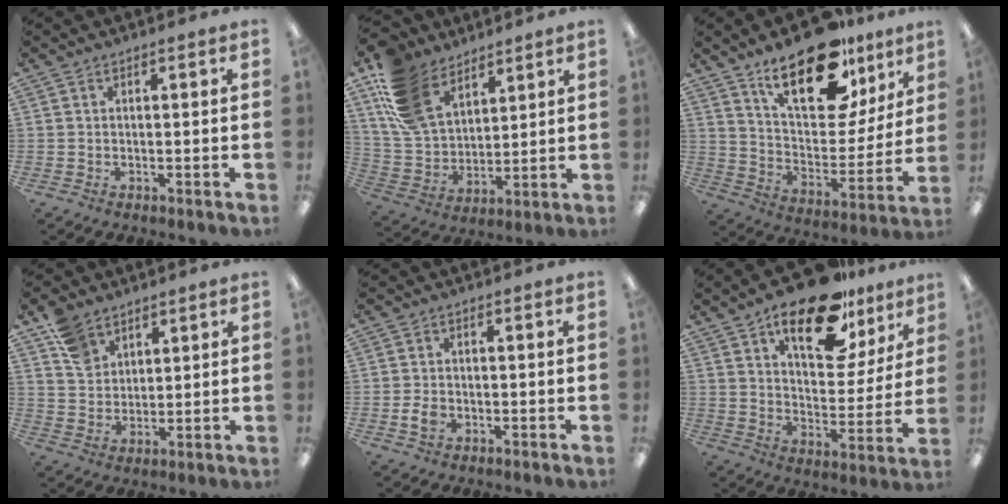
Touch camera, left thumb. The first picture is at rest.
{"total": 16.3, "force": [10.4, 10.3, 7.4], "torque": [-0.166, -0.032, 0.207]}
{"total": 23.2, "force": [15.2, 10.3, 14.2], "torque": [-0.219, -0.085, 0.261]}
{"total": 7.9, "force": [5.4, 5.2, 2.5], "torque": [-0.054, -0.011, 0.104]}
{"total": 2.9, "force": [-0.8, 2.1, 1.9], "torque": [-0.039, 0.003, -0.015]}
{"total": 20.1, "force": [13.8, 8.7, 11.8], "torque": [-0.178, -0.073, 0.230]}